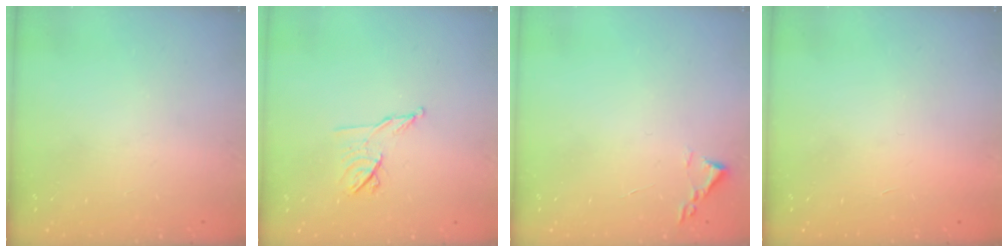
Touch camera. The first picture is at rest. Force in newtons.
{"total": 8.1, "press": 8.0, "slide": 1.3}
{"total": 1.8, "press": 1.7, "slide": 0.2}
{"total": 1.7, "press": 1.7, "slide": 0.1}